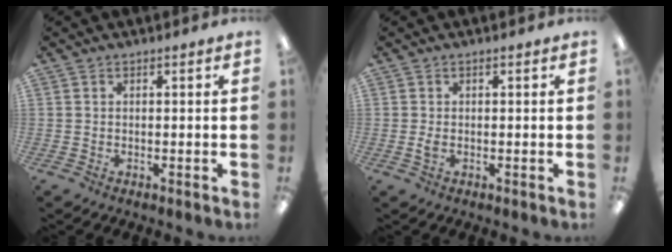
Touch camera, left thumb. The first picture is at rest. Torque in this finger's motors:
{"motor_torque": [-0.03, 0.02, -0.01, 0.01, 0.00]}